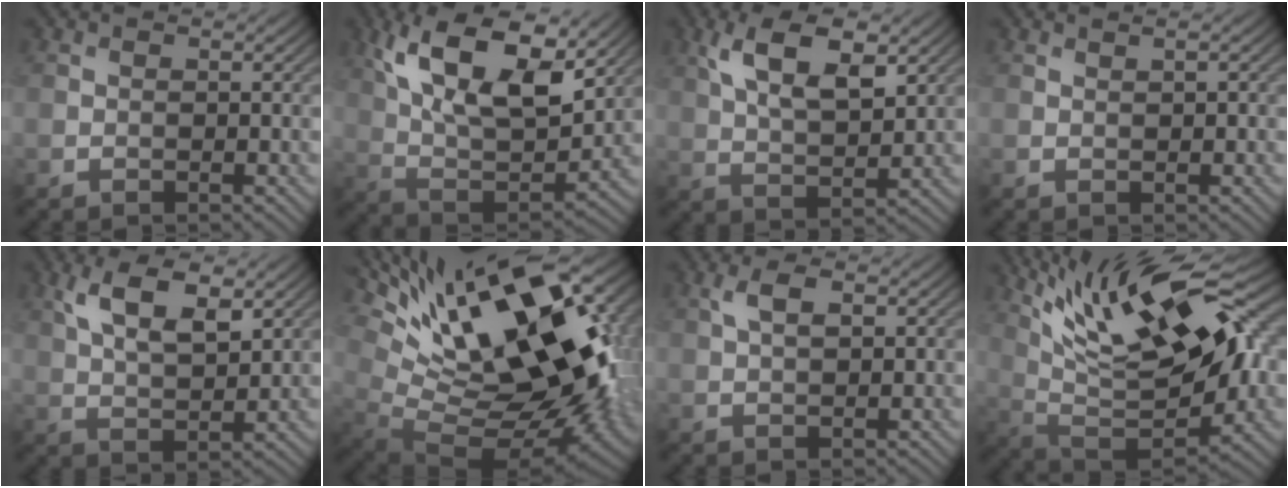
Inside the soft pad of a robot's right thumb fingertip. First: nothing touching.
{"total": 16.2, "force": [7.8, 7.5, 12.1], "torque": [-0.241, 0.004, 0.125]}
{"total": 9.2, "force": [4.3, 3.9, 7.2], "torque": [-0.146, 0.006, 0.083]}
{"total": 0.7, "force": [0.4, 0.1, 0.5], "torque": [-0.009, 0.003, 0.007]}
{"total": 8.4, "force": [4.0, 3.5, 6.5], "torque": [-0.132, 0.005, 0.078]}
{"total": 20.7, "force": [5.7, 9.7, 17.4], "torque": [-0.301, 0.006, 0.116]}
{"total": 3.1, "force": [1.2, 1.4, 2.6], "torque": [-0.057, 0.004, 0.023]}
{"total": 18.1, "force": [7.6, 6.1, 15.2], "torque": [-0.286, 0.013, 0.142]}